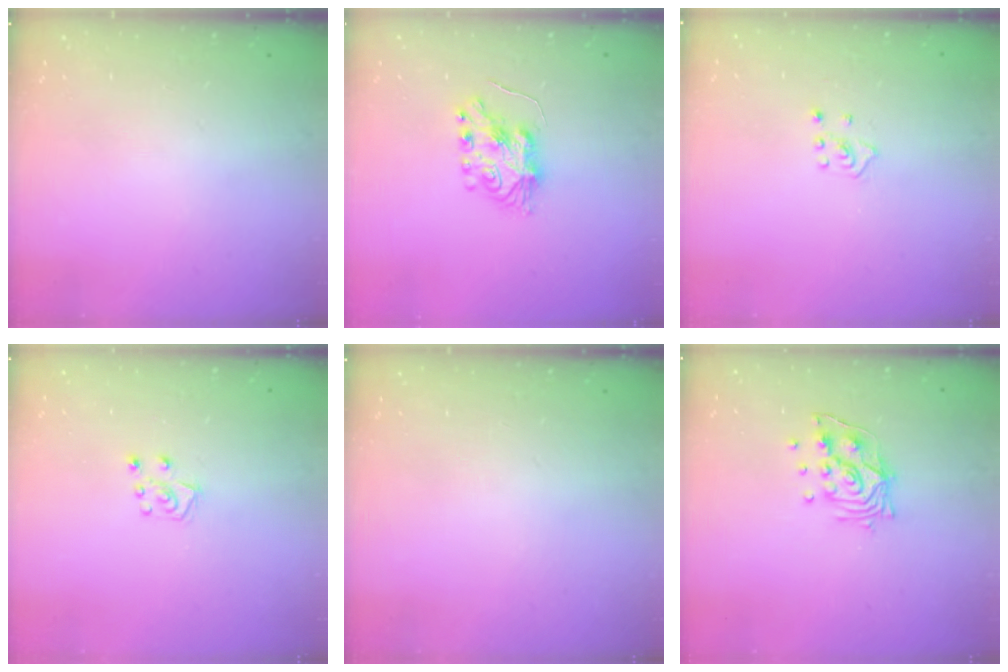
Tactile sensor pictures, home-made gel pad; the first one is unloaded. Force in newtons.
{"total": 8.7, "press": 8.6, "slide": 0.9}
{"total": 2.4, "press": 2.4, "slide": 0.5}
{"total": 5.0, "press": 4.9, "slide": 0.4}
{"total": 0.0}
{"total": 11.1, "press": 11.1, "slide": 1.4}